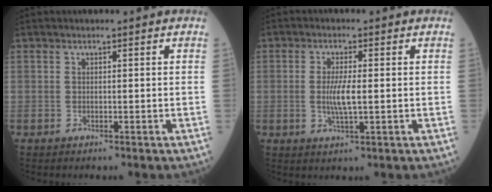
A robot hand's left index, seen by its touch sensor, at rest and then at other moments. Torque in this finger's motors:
{"motor_torque": [0.28, 0.08, 0.16, 0.05]}